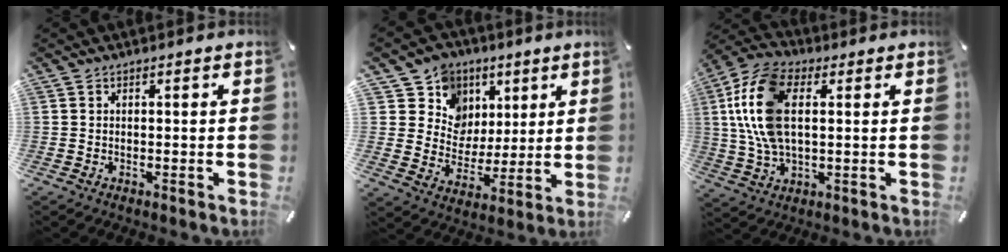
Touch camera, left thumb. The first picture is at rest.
{"total": 10.8, "force": [3.9, 10.1, 0.7], "torque": [-0.015, -0.041, 0.079]}
{"total": 14.1, "force": [2.6, 8.1, 11.2], "torque": [-0.262, -0.001, 0.044]}